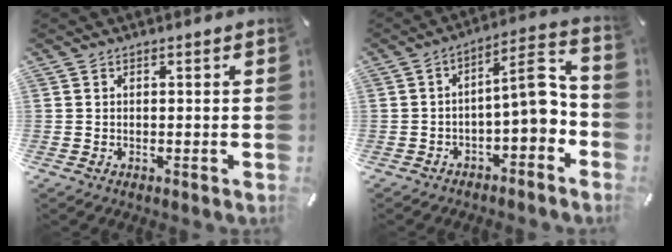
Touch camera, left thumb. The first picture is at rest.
{"total": 10.1, "force": [-0.8, 4.4, 9.0], "torque": [-0.118, -0.014, -0.021]}